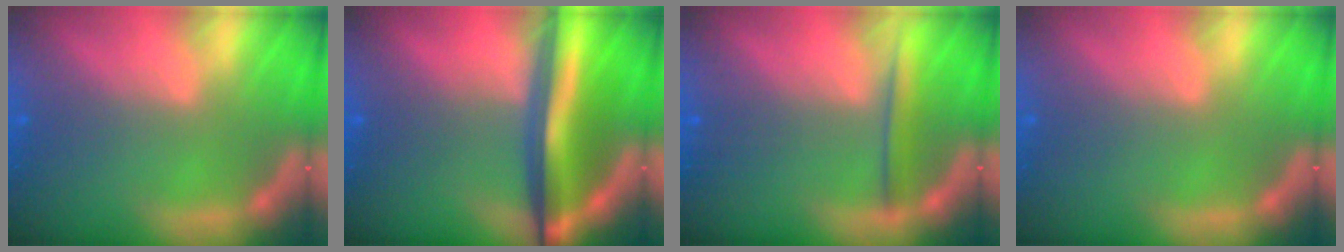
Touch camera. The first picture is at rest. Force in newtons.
{"total": 9.4}
{"total": 2.5}
{"total": 0.0}